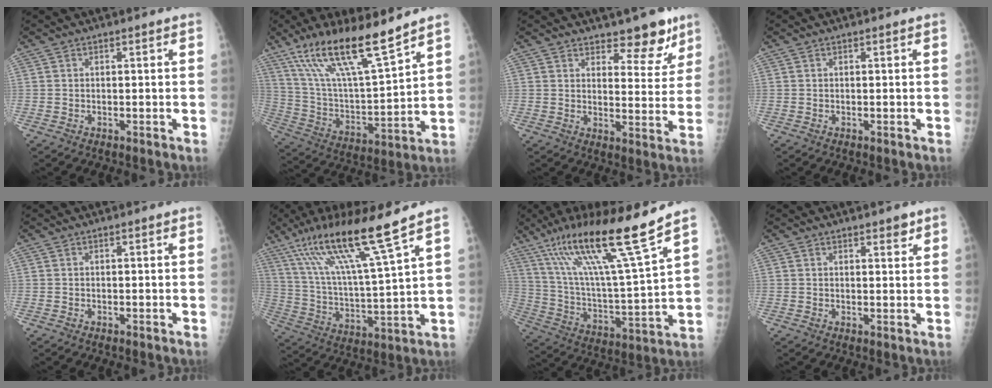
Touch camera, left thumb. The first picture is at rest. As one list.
[{"total": 18.6, "force": [13.3, 3.1, 12.6], "torque": [-0.213, -0.063, 0.252]}, {"total": 8.0, "force": [6.2, 3.7, 3.6], "torque": [-0.005, -0.043, 0.088]}, {"total": 0.0}, {"total": 0.0}, {"total": 17.2, "force": [11.7, -0.1, 12.6], "torque": [-0.222, -0.053, 0.214]}, {"total": 21.5, "force": [14.2, 0.9, 16.2], "torque": [-0.266, -0.060, 0.255]}, {"total": 2.1, "force": [1.6, 0.8, 1.1], "torque": [-0.004, -0.009, 0.020]}]